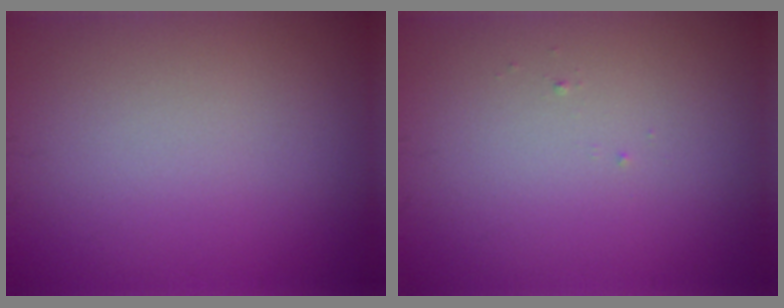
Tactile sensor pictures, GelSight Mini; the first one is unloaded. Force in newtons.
{"total": 0.0}